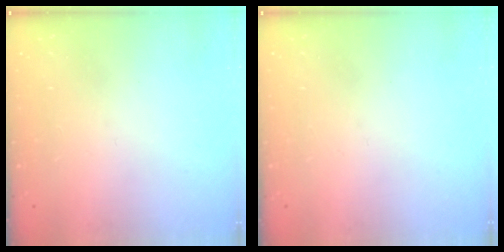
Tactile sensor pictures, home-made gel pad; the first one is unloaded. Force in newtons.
{"total": 0.0}